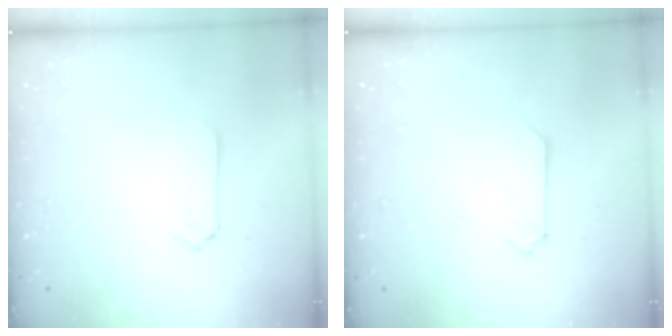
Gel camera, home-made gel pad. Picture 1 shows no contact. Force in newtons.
{"total": 0.7, "press": 0.7, "slide": 0.1}